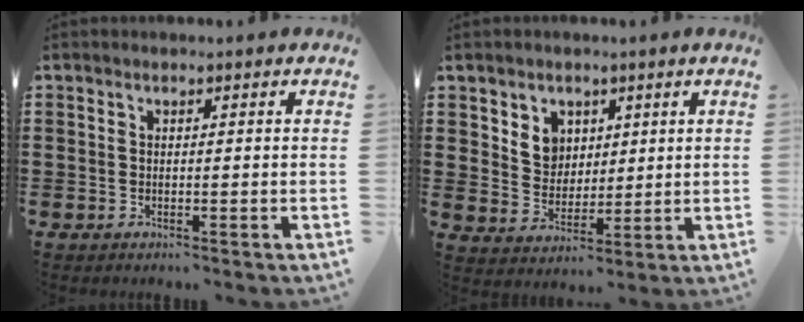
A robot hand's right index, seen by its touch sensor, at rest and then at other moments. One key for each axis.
{"total": 5.3, "fx": 2.4, "fy": 4.5, "fz": 1.2, "tx": -0.039, "ty": 0.011, "tz": 0.042}